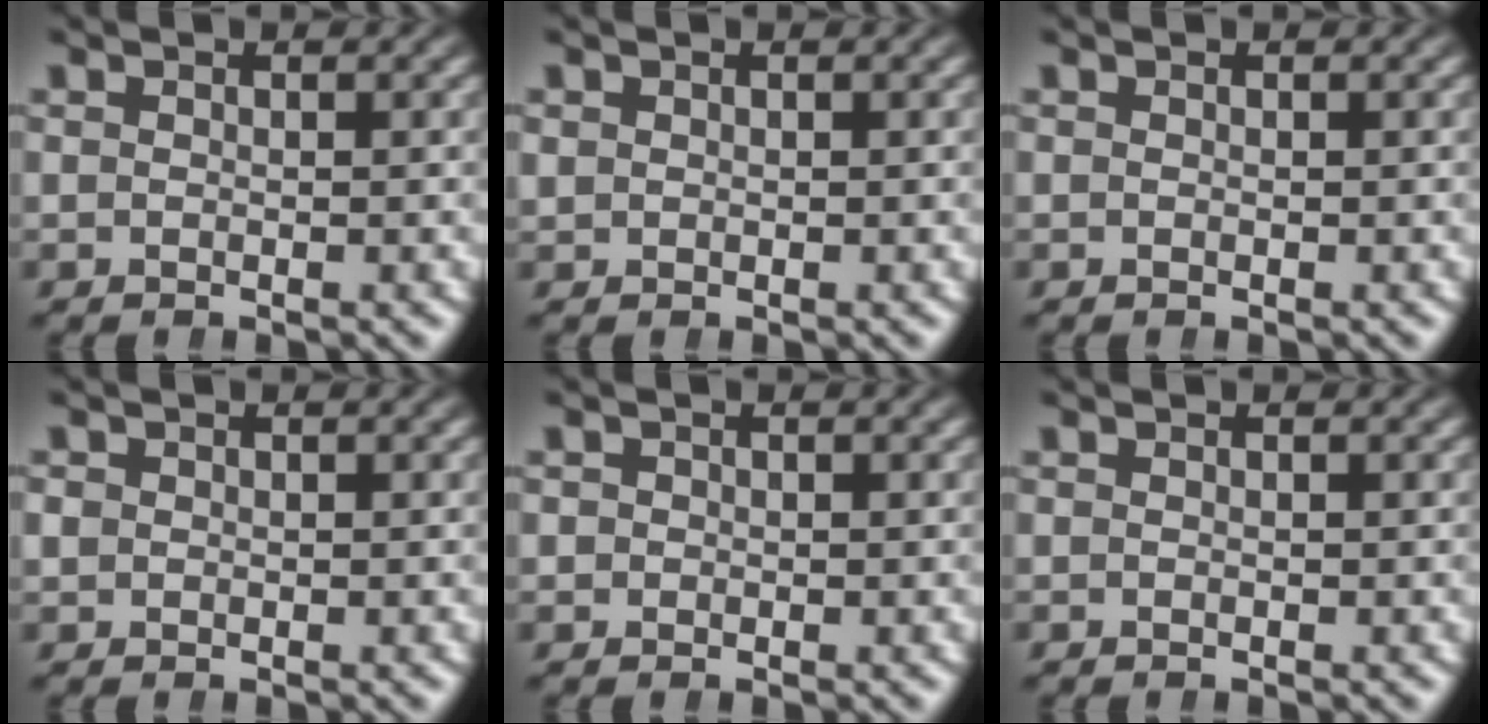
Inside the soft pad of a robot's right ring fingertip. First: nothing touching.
{"total": 0.9, "force": [0.3, 0.9, 0.1], "torque": [-0.003, -0.002, 0.010]}
{"total": 0.0}
{"total": 1.2, "force": [0.0, 1.1, 0.2], "torque": [-0.007, -0.004, 0.002]}
{"total": 1.3, "force": [-0.1, 1.3, 0.2], "torque": [-0.010, -0.005, -0.001]}
{"total": 0.6, "force": [-0.2, 0.6, -0.1], "torque": [-0.002, -0.002, -0.006]}